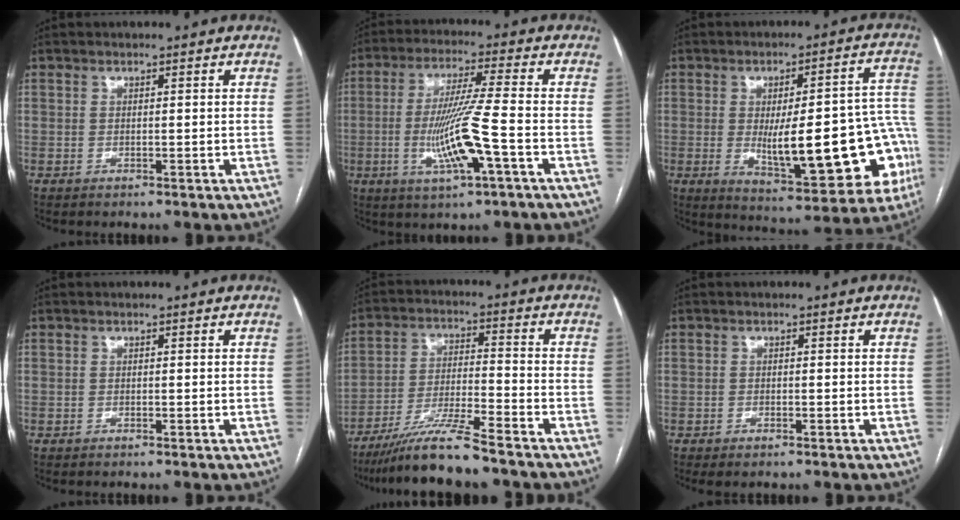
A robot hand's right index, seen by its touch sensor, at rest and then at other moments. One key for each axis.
{"total": 11.4, "fx": -3.0, "fy": -0.2, "fz": 11.0, "tx": -0.218, "ty": -0.009, "tz": -0.058}
{"total": 21.9, "fx": -4.0, "fy": 5.8, "fz": 20.7, "tx": -0.207, "ty": 0.023, "tz": -0.029}
{"total": 0.0}
{"total": 10.4, "fx": -8.6, "fy": -0.4, "fz": 5.8, "tx": -0.108, "ty": -0.022, "tz": -0.157}
{"total": 1.2, "fx": -0.8, "fy": 0.4, "fz": 0.8, "tx": -0.012, "ty": -0.001, "tz": -0.008}